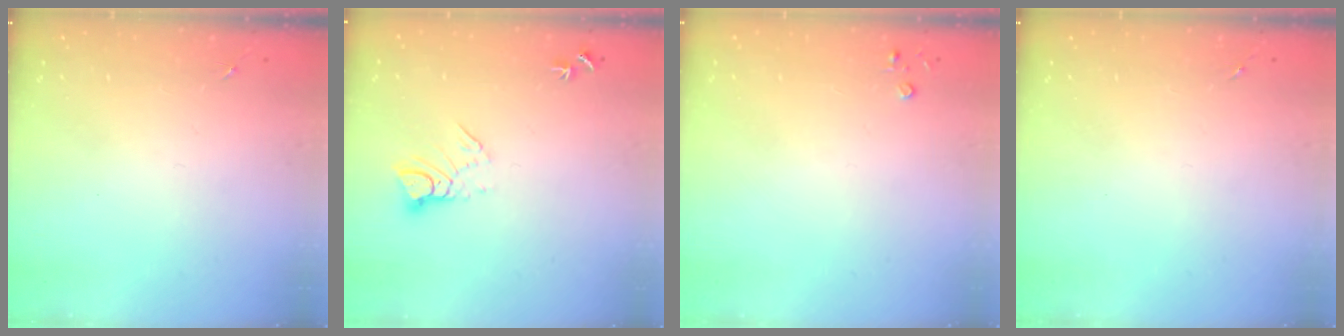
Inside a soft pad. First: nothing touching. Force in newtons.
{"total": 5.9, "press": 5.9, "slide": 0.5}
{"total": 2.2, "press": 2.2, "slide": 0.3}
{"total": 0.0}